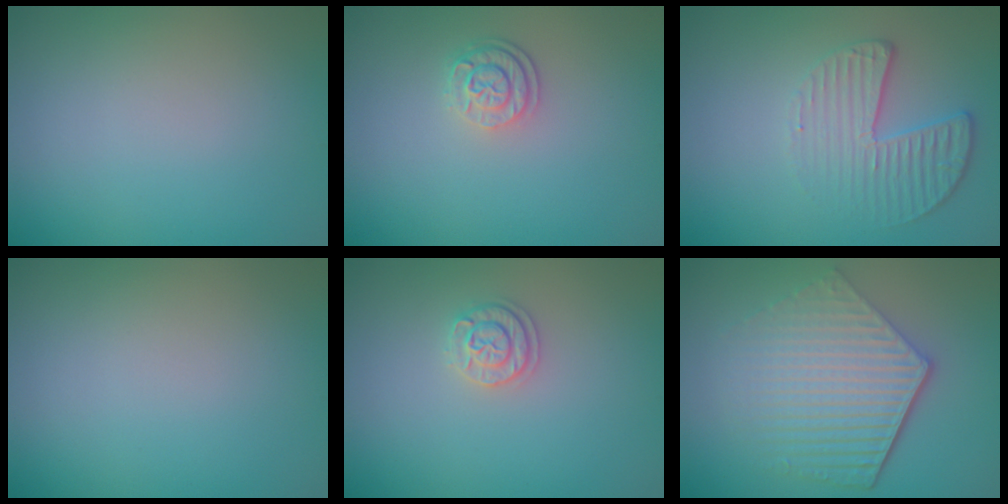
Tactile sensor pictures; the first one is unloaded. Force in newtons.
{"total": 2.5, "press": 1.9, "slide": 1.6}
{"total": 3.3, "press": 3.0, "slide": 1.5}
{"total": 0.0}
{"total": 1.7, "press": 1.7, "slide": 0.3}
{"total": 6.1, "press": 4.4, "slide": 4.3}